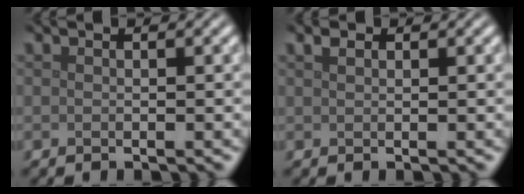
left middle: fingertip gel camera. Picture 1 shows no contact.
{"total": 0.8, "force": [0.6, 0.4, 0.4], "torque": [-0.012, 0.002, 0.011]}